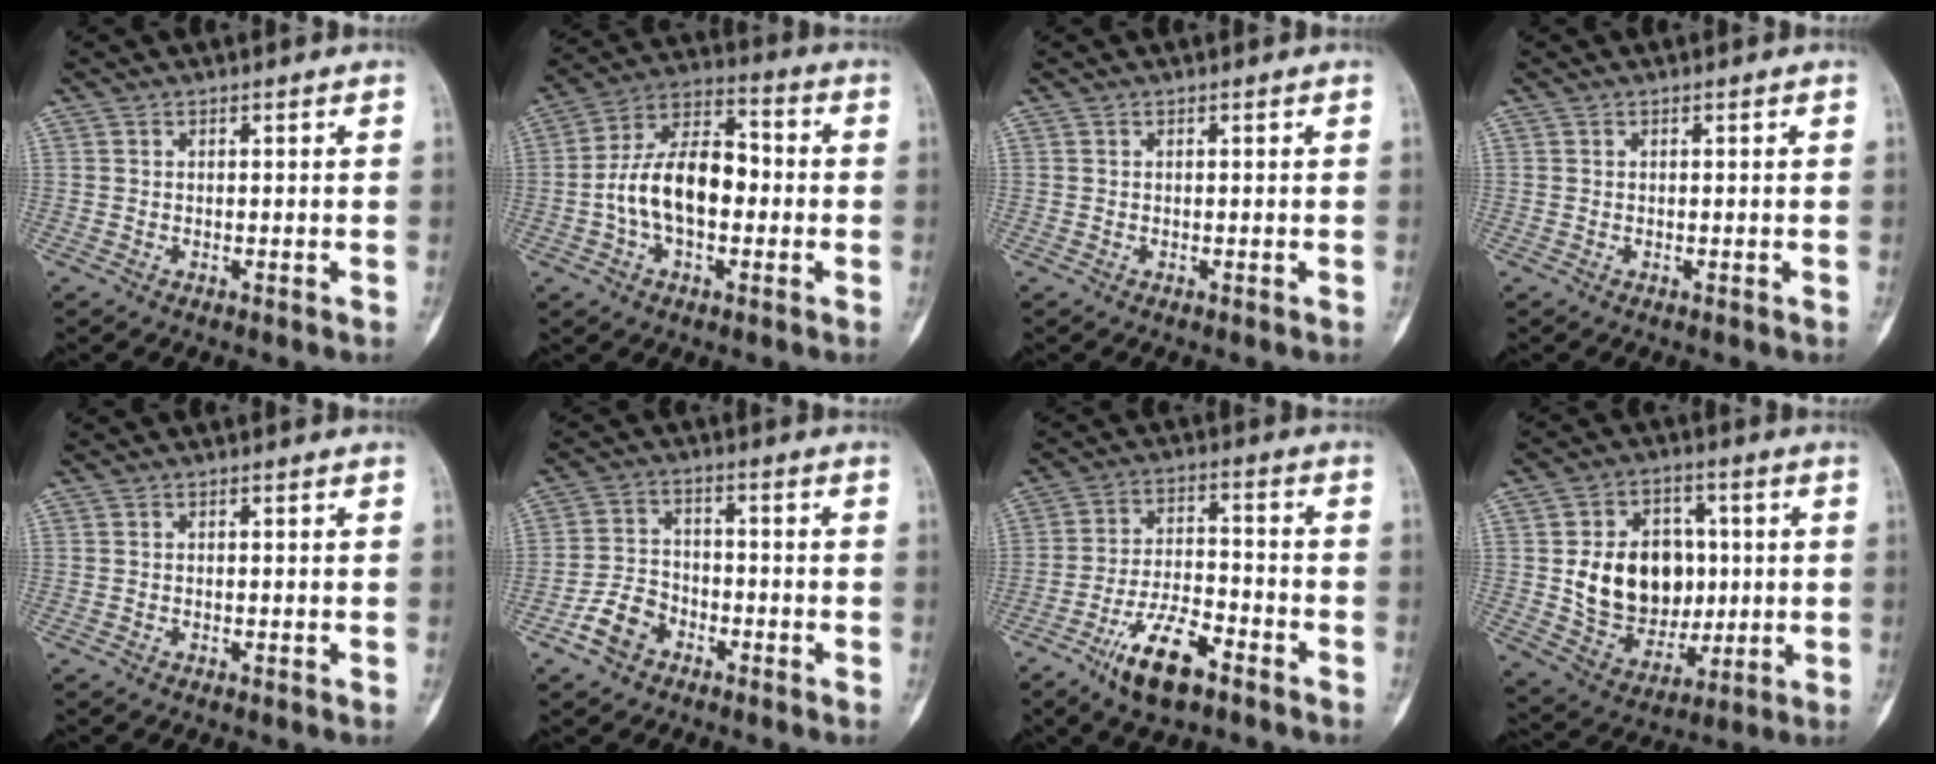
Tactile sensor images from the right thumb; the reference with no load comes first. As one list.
[{"total": 14.6, "force": [-1.6, 8.5, 11.7], "torque": [-0.197, 0.042, -0.035]}, {"total": 0.0}, {"total": 0.0}, {"total": 0.0}, {"total": 6.7, "force": [-3.8, 4.7, 2.9], "torque": [-0.043, 0.029, -0.074]}, {"total": 11.5, "force": [-7.0, 4.4, 8.1], "torque": [-0.141, 0.039, -0.125]}, {"total": 16.8, "force": [1.1, 12.9, 10.7], "torque": [-0.125, -0.001, 0.035]}]